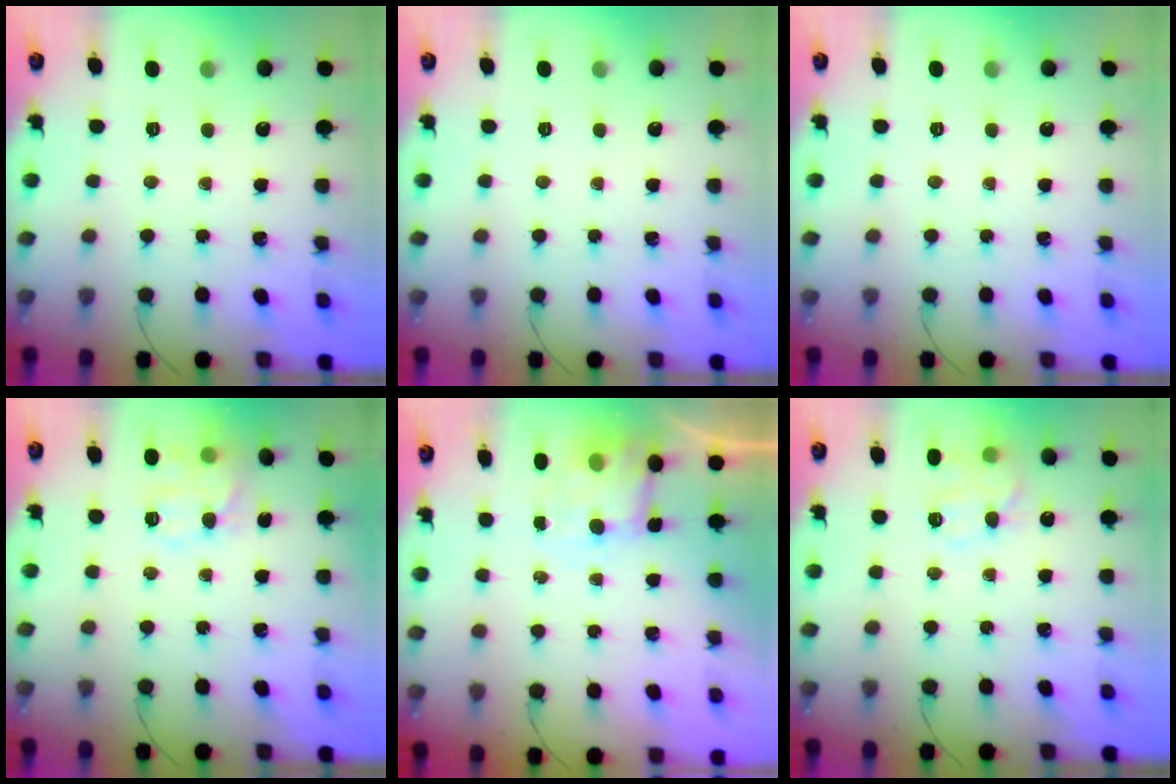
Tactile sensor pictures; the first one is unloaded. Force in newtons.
{"total": 0.0}
{"total": 0.0}
{"total": 12.5, "press": 12.5, "slide": 0.7}
{"total": 6.5, "press": 6.4, "slide": 1.0}
{"total": 11.5, "press": 11.4, "slide": 1.4}